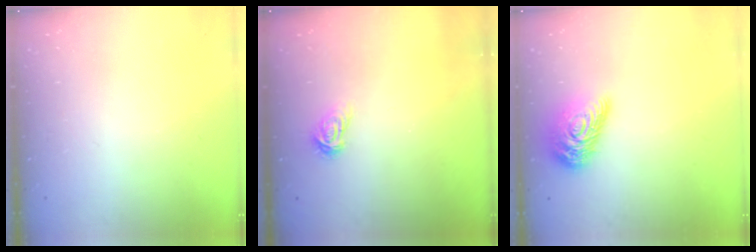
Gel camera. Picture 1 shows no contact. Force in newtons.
{"total": 3.8, "press": 3.8, "slide": 0.5}
{"total": 13.8, "press": 13.8, "slide": 0.7}